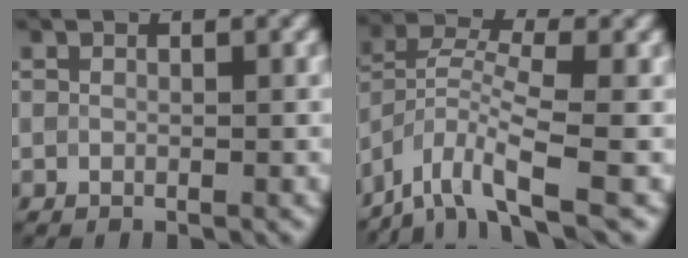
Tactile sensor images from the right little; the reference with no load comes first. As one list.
[{"total": 6.6, "force": [-4.5, 1.8, 4.6], "torque": [-0.083, 0.002, -0.100]}]